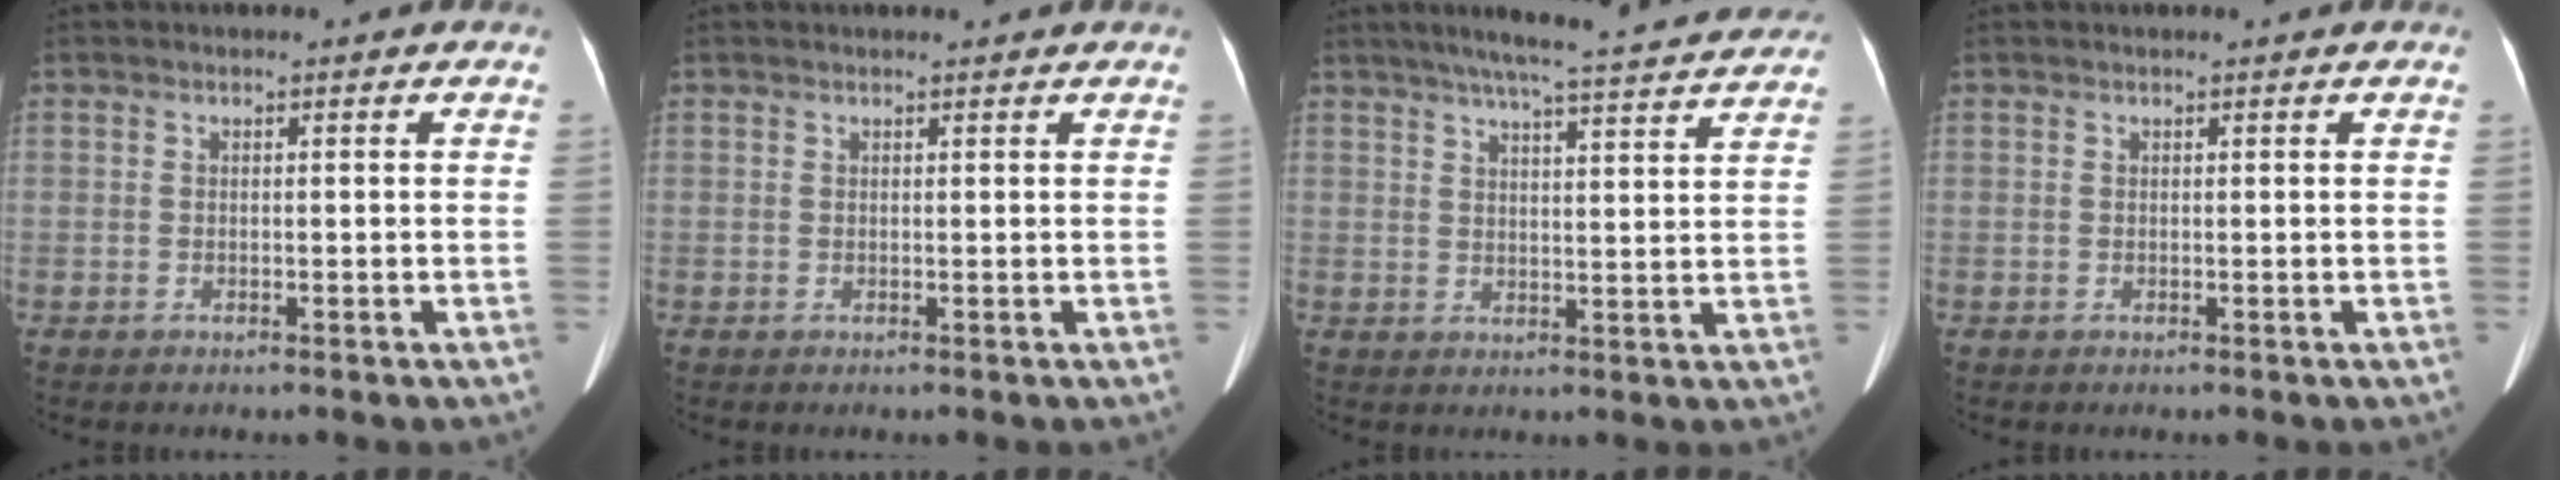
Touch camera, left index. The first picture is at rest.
{"total": 2.8, "force": [2.7, 0.2, 0.9], "torque": [-0.008, 0.023, 0.034]}
{"total": 17.5, "force": [15.6, 0.6, 7.8], "torque": [-0.121, 0.018, 0.198]}
{"total": 1.1, "force": [1.1, 0.0, 0.4], "torque": [-0.006, 0.020, 0.018]}